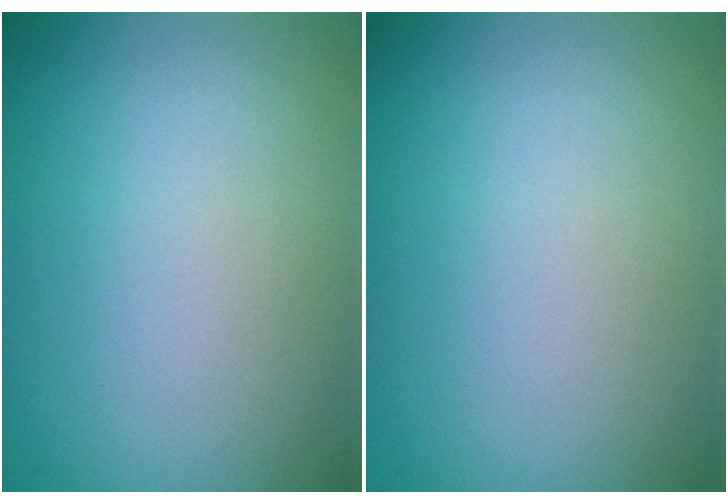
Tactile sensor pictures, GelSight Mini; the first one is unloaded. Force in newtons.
{"total": 0.0}